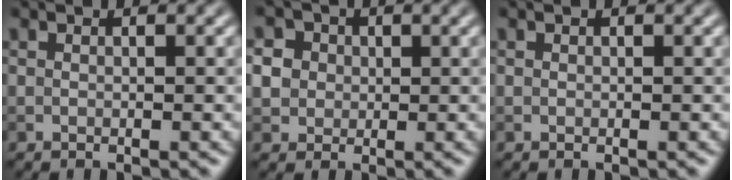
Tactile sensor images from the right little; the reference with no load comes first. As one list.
[{"total": 5.5, "force": [1.2, 5.0, 2.1], "torque": [-0.044, 0.027, 0.014]}, {"total": 0.0}]